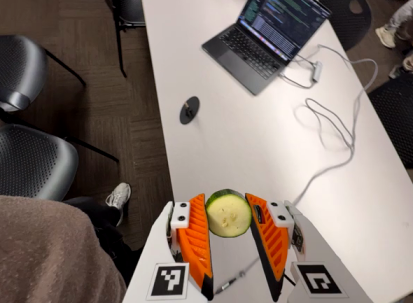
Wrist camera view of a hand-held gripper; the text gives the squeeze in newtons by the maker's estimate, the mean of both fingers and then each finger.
{"total": 9.6, "left": 9.2, "right": 10.1}